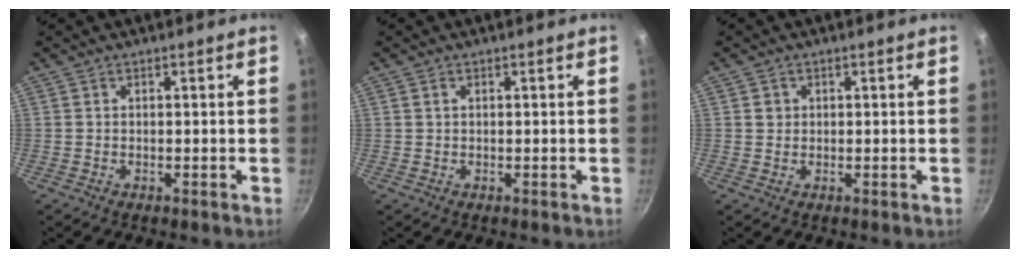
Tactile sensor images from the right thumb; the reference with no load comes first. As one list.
[{"total": 0.6, "force": [0.2, 0.4, 0.4], "torque": [-0.006, 0.002, 0.004]}, {"total": 1.5, "force": [0.4, 1.4, 0.4], "torque": [-0.002, 0.004, 0.005]}]